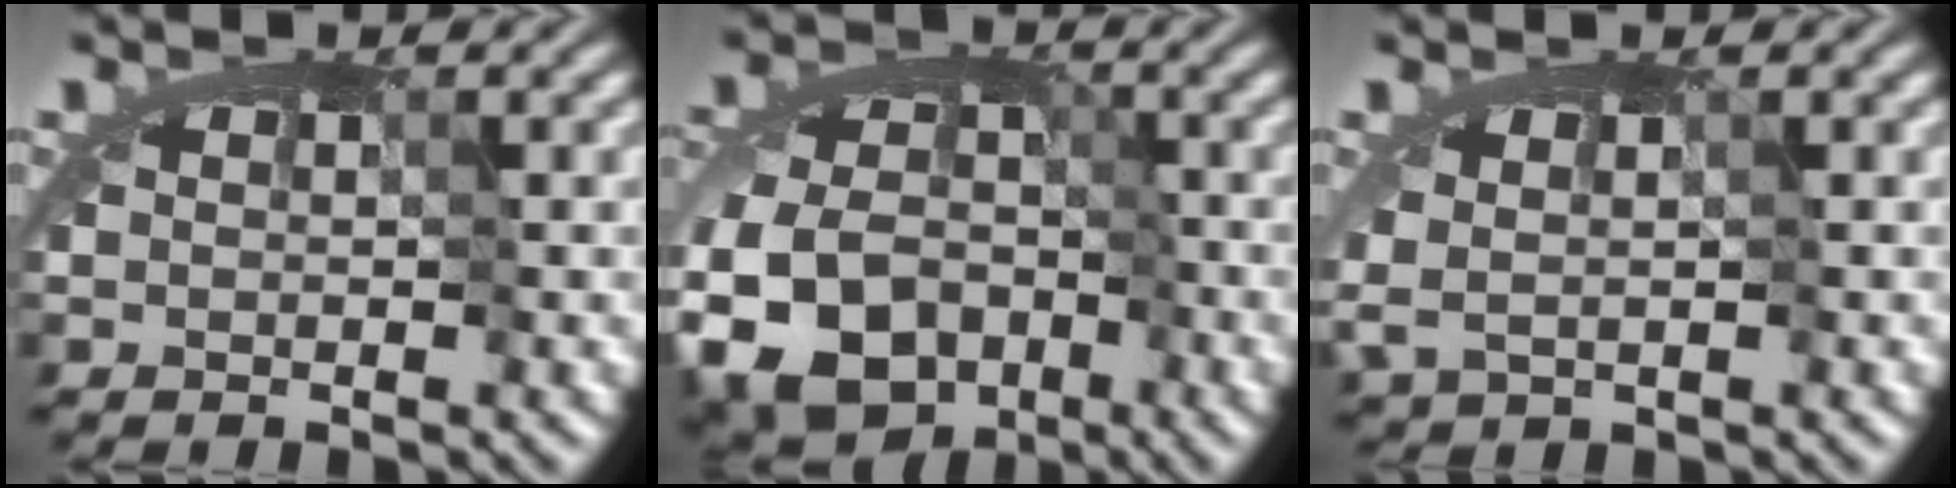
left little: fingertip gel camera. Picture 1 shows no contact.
{"total": 12.4, "force": [-6.5, 9.0, 5.4], "torque": [-0.093, -0.017, -0.133]}
{"total": 1.5, "force": [0.7, 0.7, 1.1], "torque": [-0.028, 0.000, 0.014]}